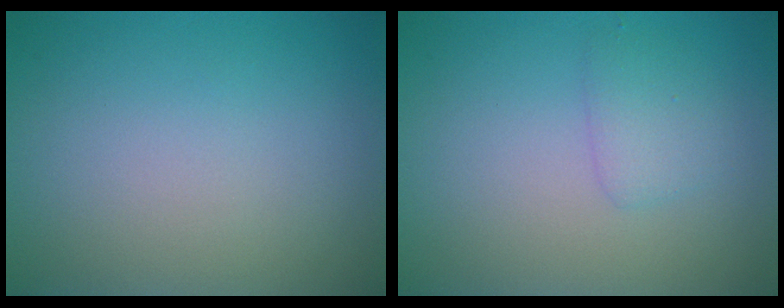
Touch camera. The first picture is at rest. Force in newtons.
{"total": 1.6, "press": 1.6, "slide": 0.1}